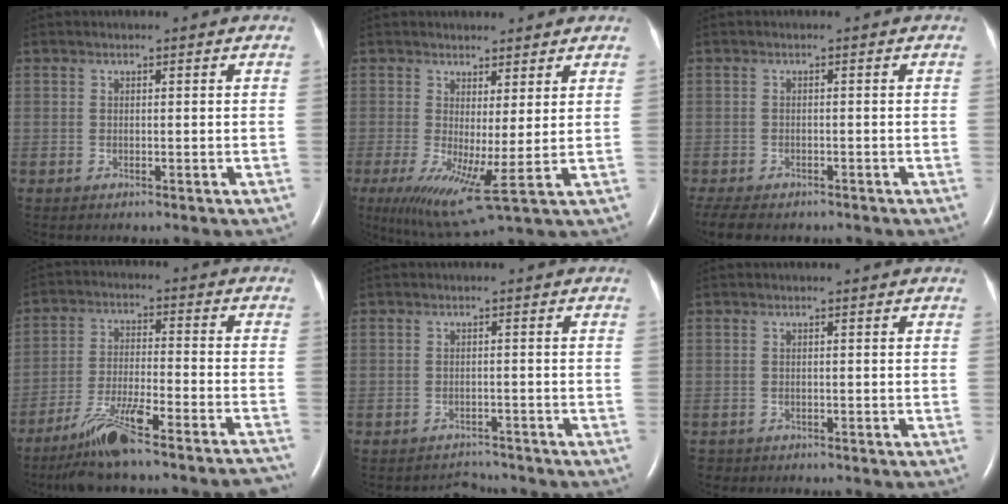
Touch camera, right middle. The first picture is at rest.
{"total": 9.2, "force": [-1.0, 0.7, 9.1], "torque": [-0.170, -0.018, -0.009]}
{"total": 7.8, "force": [-6.3, 2.9, 3.6], "torque": [-0.066, -0.008, -0.089]}
{"total": 15.4, "force": [-13.0, 0.0, 8.2], "torque": [-0.120, -0.005, -0.214]}
{"total": 2.3, "force": [-2.0, 0.4, -0.9], "torque": [0.010, -0.003, -0.029]}
{"total": 1.0, "force": [-0.9, 0.4, -0.1], "torque": [-0.001, -0.002, -0.016]}